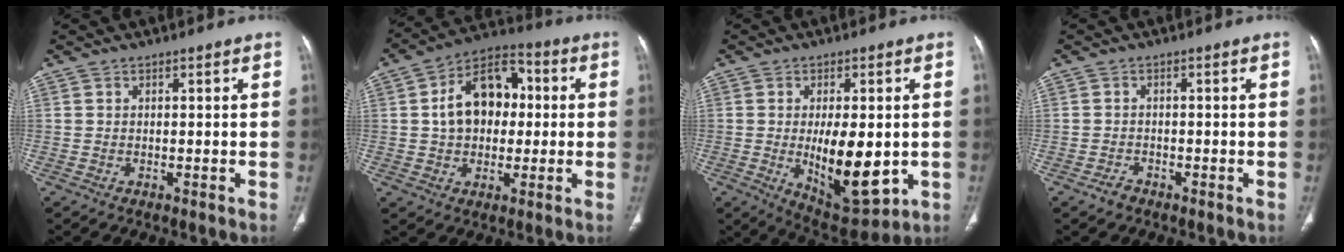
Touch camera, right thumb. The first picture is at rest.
{"total": 14.4, "force": [1.3, 10.1, 10.2], "torque": [-0.131, 0.027, 0.012]}
{"total": 14.3, "force": [-1.8, 6.4, 12.6], "torque": [-0.172, -0.020, -0.010]}
{"total": 1.8, "force": [-1.3, 1.1, 0.6], "torque": [-0.016, 0.008, -0.022]}